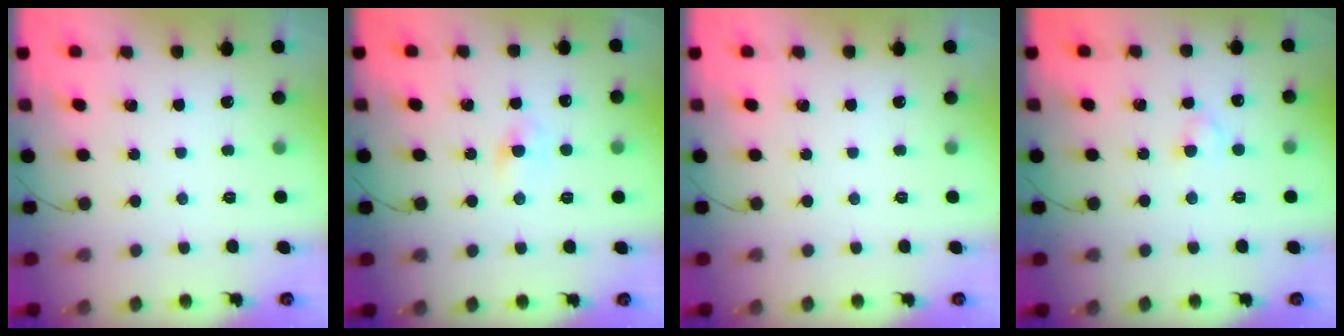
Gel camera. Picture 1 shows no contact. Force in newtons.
{"total": 2.0, "press": 1.8, "slide": 0.9}
{"total": 0.0}
{"total": 2.7, "press": 2.4, "slide": 1.2}